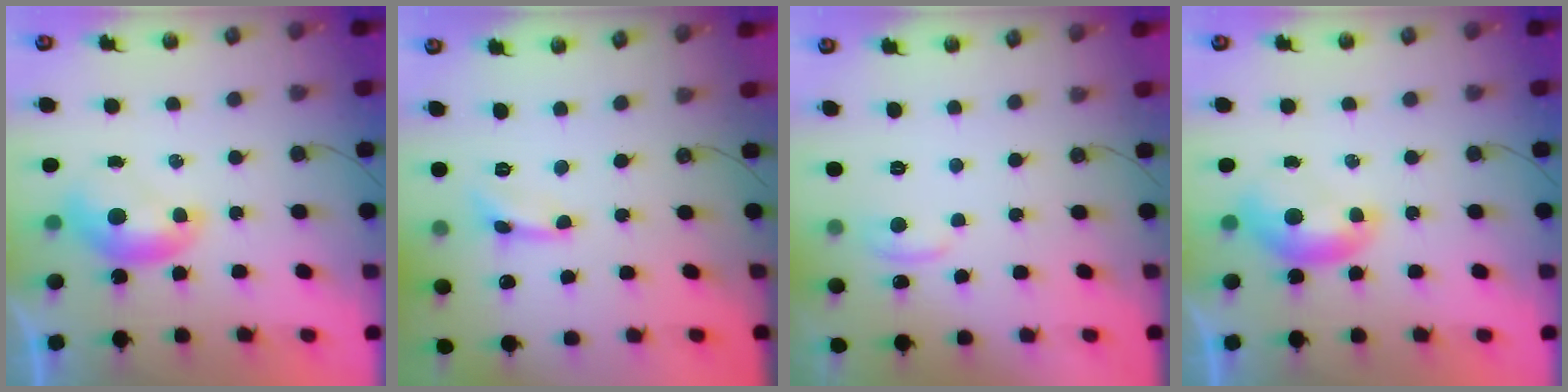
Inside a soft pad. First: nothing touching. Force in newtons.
{"total": 1.6, "press": 1.5, "slide": 0.4}
{"total": 1.5, "press": 1.2, "slide": 0.9}
{"total": 0.0}